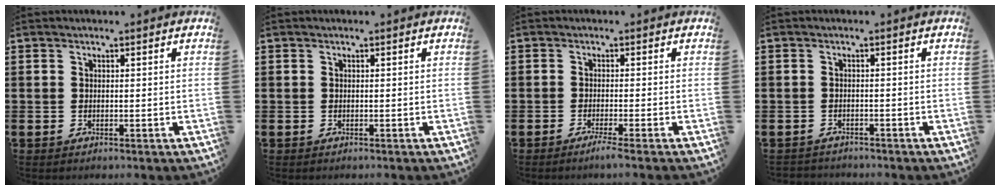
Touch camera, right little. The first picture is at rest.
{"total": 0.0}
{"total": 1.5, "force": [-1.1, -0.2, 1.1], "torque": [-0.018, -0.001, -0.020]}
{"total": 1.0, "force": [-1.0, 0.2, -0.1], "torque": [-0.001, 0.002, -0.023]}